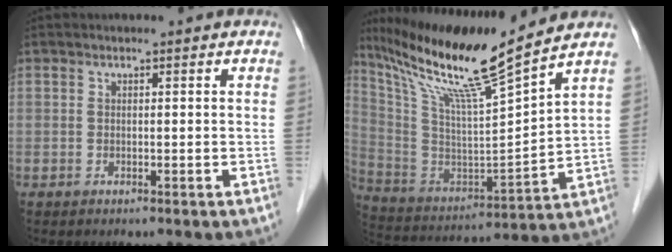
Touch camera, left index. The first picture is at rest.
{"total": 17.9, "force": [14.1, -1.1, 11.0], "torque": [-0.204, -0.004, 0.258]}